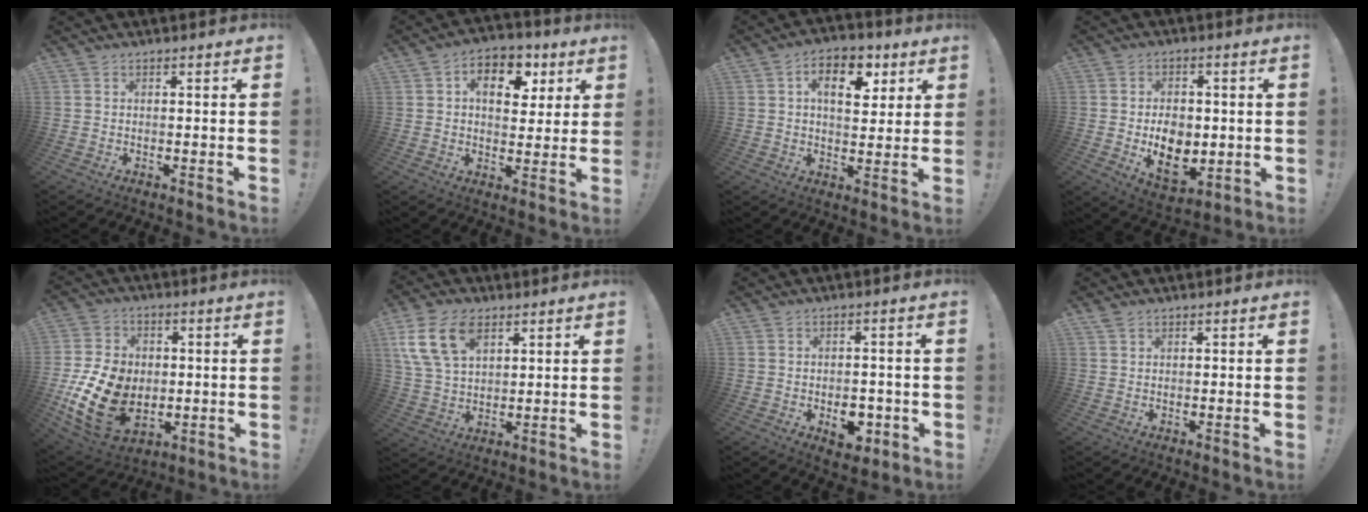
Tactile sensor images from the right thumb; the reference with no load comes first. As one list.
[{"total": 11.2, "force": [4.1, 7.6, 7.1], "torque": [-0.091, -0.013, 0.072]}, {"total": 11.3, "force": [4.3, 6.8, 7.9], "torque": [-0.102, -0.006, 0.071]}, {"total": 11.4, "force": [-1.2, 8.7, 7.3], "torque": [-0.098, -0.010, -0.014]}, {"total": 18.4, "force": [-3.2, 13.7, 11.7], "torque": [-0.231, 0.015, -0.046]}, {"total": 13.7, "force": [6.5, 8.5, 8.6], "torque": [-0.166, -0.017, 0.124]}, {"total": 7.2, "force": [-2.5, 4.9, 4.7], "torque": [-0.043, 0.016, -0.037]}, {"total": 1.1, "force": [0.8, 0.4, 0.6], "torque": [-0.014, 0.000, 0.015]}]